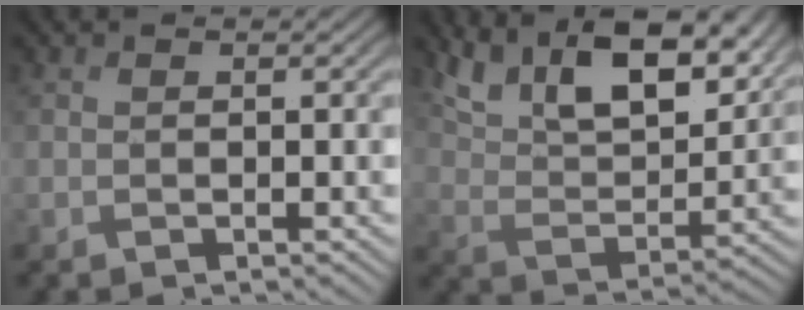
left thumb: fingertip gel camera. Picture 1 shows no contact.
{"total": 13.7, "force": [9.7, 5.2, 8.1], "torque": [-0.177, -0.001, 0.167]}